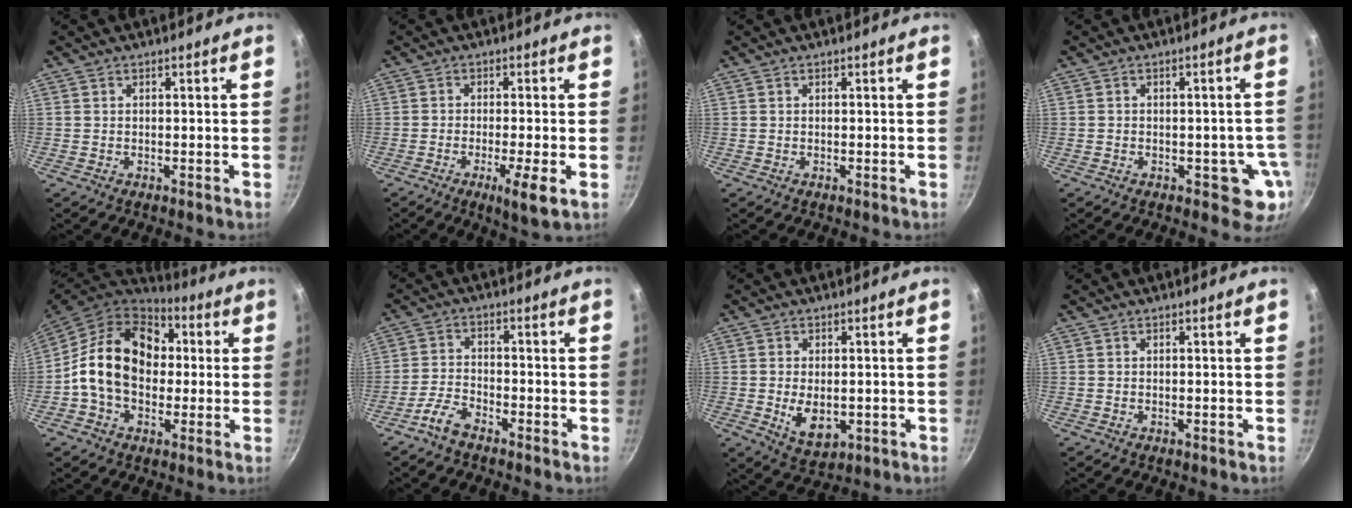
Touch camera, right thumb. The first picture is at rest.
{"total": 6.0, "force": [-2.2, 0.6, 5.6], "torque": [-0.100, 0.000, -0.034]}
{"total": 0.0}
{"total": 5.8, "force": [-1.8, 3.8, 4.0], "torque": [-0.003, 0.010, -0.022]}
{"total": 18.5, "force": [1.2, 13.9, 12.1], "torque": [-0.178, 0.031, 0.007]}
{"total": 4.3, "force": [-3.5, 1.6, 2.1], "torque": [-0.049, 0.029, -0.076]}
{"total": 7.0, "force": [-0.9, 4.4, 5.4], "torque": [-0.079, -0.011, -0.001]}
{"total": 0.0}